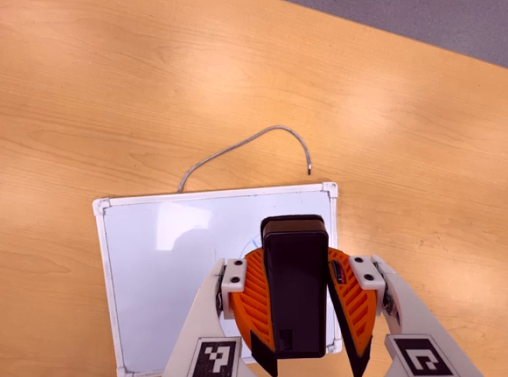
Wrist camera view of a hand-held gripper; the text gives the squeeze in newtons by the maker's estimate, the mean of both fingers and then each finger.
{"total": 11.3, "left": 10.4, "right": 12.2}